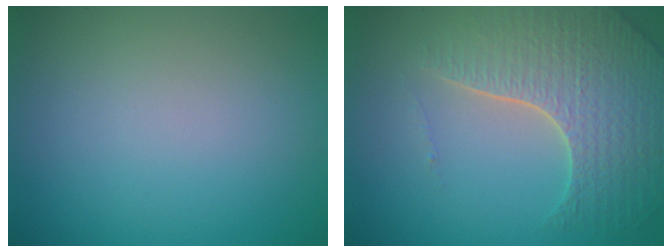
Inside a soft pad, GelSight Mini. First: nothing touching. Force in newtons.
{"total": 6.7, "press": 5.1, "slide": 4.3}